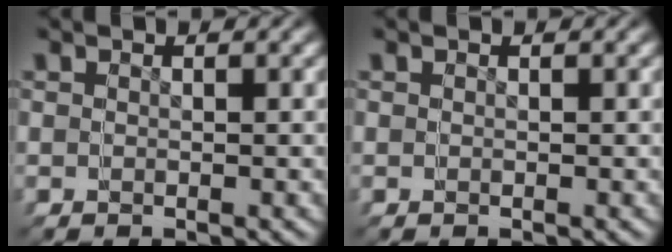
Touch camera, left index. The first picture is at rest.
{"total": 0.0}